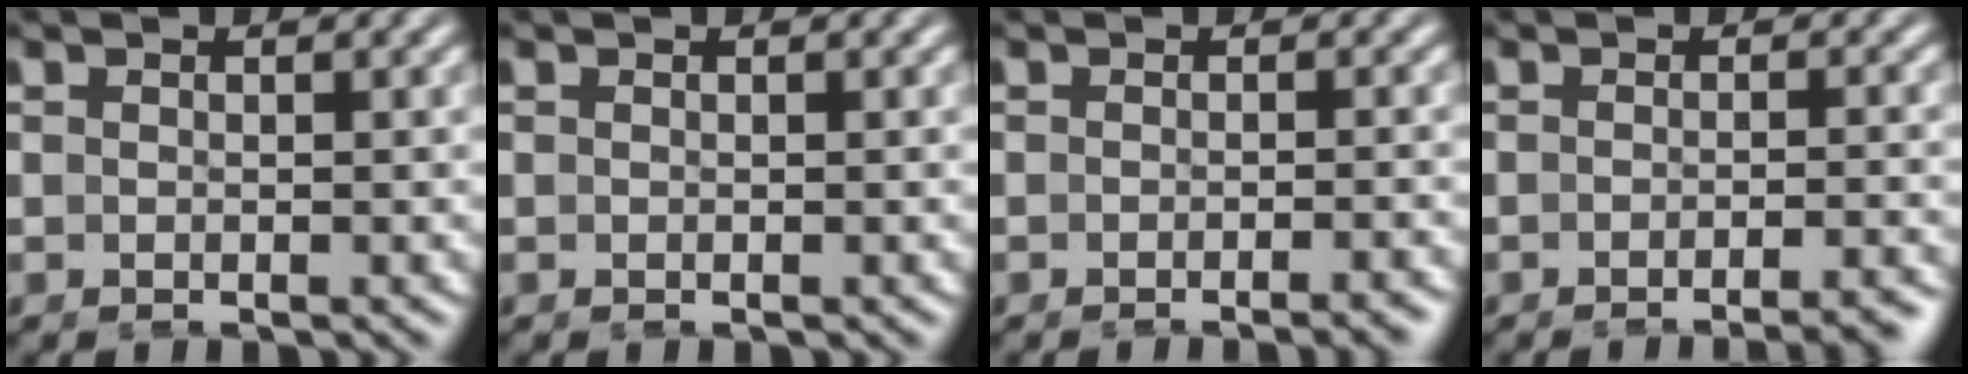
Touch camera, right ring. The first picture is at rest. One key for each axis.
{"total": 0.0}
{"total": 1.9, "fx": -1.7, "fy": 0.0, "fz": 0.9, "tx": -0.012, "ty": 0.004, "tz": -0.029}
{"total": 4.4, "fx": -4.1, "fy": 0.5, "fz": 1.5, "tx": -0.011, "ty": 0.000, "tz": -0.064}